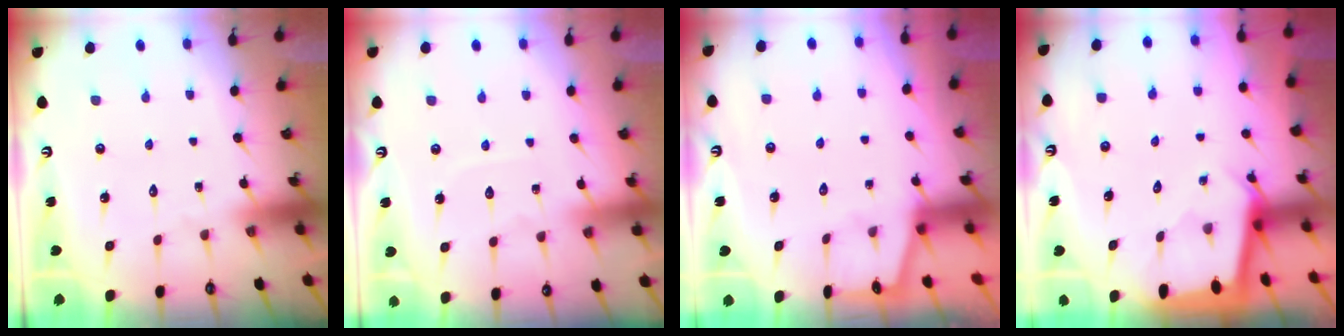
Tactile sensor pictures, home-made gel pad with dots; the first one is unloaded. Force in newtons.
{"total": 3.6, "press": 3.6, "slide": 0.4}
{"total": 0.8, "press": 0.7, "slide": 0.2}
{"total": 2.1, "press": 2.1, "slide": 0.2}